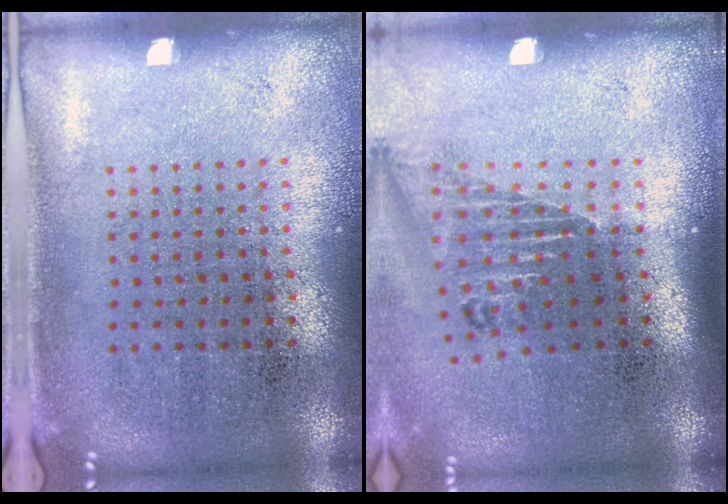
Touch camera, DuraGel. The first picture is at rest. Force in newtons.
{"total": 1.6, "press": 1.3, "slide": 0.9}